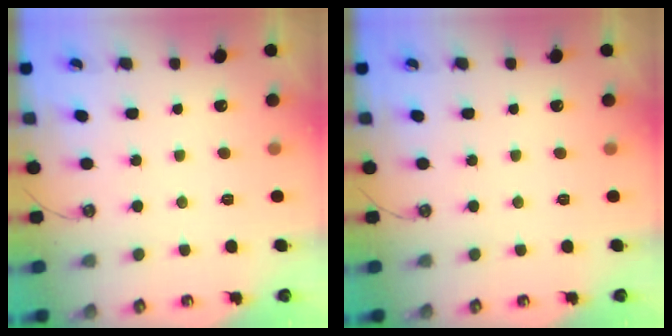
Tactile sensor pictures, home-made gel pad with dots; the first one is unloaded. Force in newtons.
{"total": 0.0}